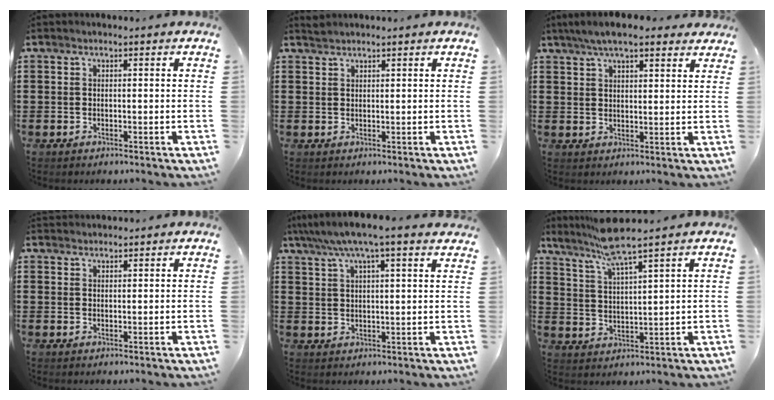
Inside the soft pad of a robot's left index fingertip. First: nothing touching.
{"total": 1.1, "force": [1.1, 0.1, 0.2], "torque": [-0.006, 0.000, 0.021]}
{"total": 6.3, "force": [5.0, 1.6, 3.5], "torque": [-0.078, -0.001, 0.092]}
{"total": 1.5, "force": [1.5, 0.2, 0.0], "torque": [-0.004, 0.001, 0.030]}
{"total": 6.2, "force": [4.9, 0.2, 3.8], "torque": [-0.088, -0.013, 0.085]}
{"total": 6.9, "force": [5.7, -0.6, 3.7], "torque": [-0.091, -0.024, 0.099]}